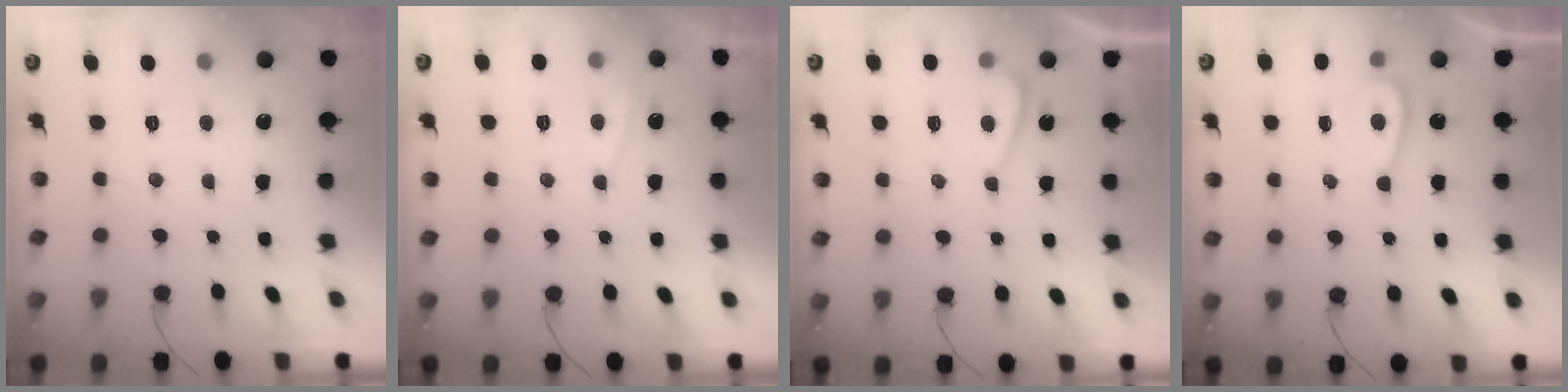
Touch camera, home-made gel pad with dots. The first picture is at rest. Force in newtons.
{"total": 2.0, "press": 2.0, "slide": 0.3}
{"total": 1.9, "press": 1.8, "slide": 0.7}
{"total": 3.9, "press": 3.8, "slide": 0.5}